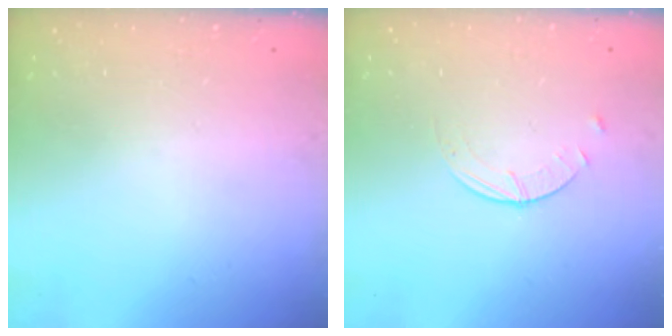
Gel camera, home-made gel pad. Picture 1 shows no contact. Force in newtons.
{"total": 0.9, "press": 0.9, "slide": 0.2}